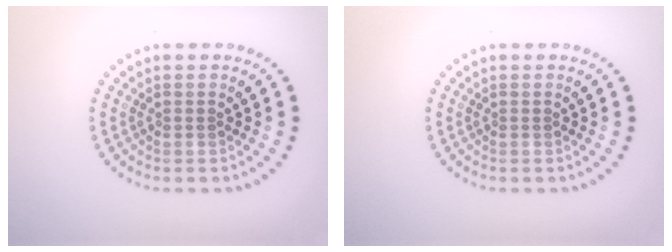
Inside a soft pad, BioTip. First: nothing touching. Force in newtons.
{"total": 0.0}